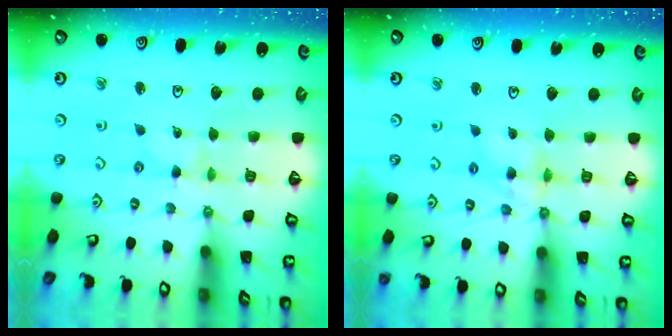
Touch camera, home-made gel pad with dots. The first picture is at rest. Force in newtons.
{"total": 6.8, "press": 6.8, "slide": 0.6}